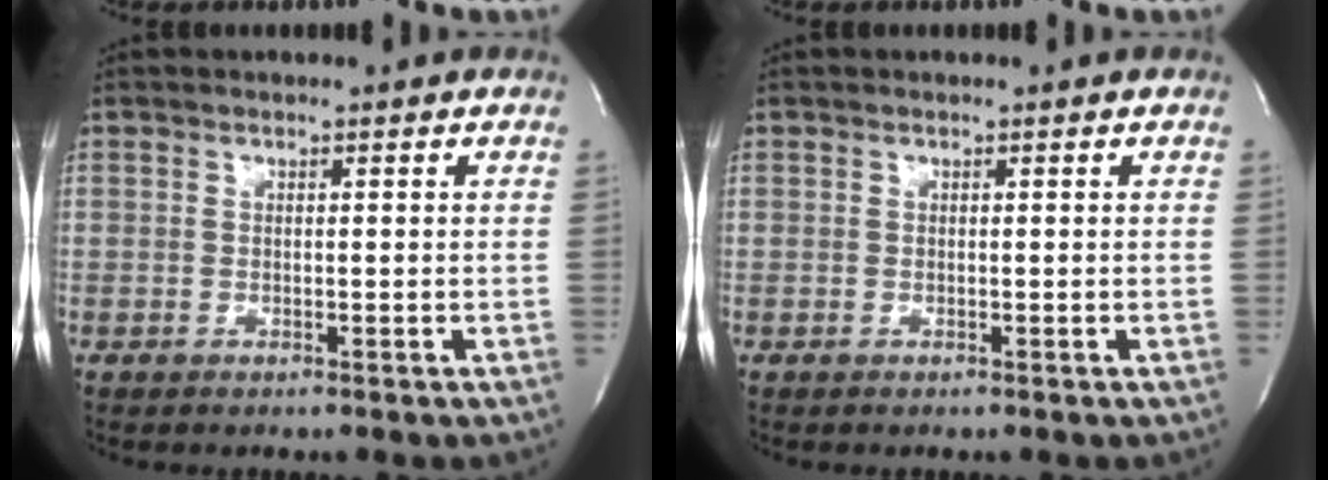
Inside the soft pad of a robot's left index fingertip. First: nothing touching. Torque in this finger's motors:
{"motor_torque": [0.01, 0.00, 0.00, 0.00]}